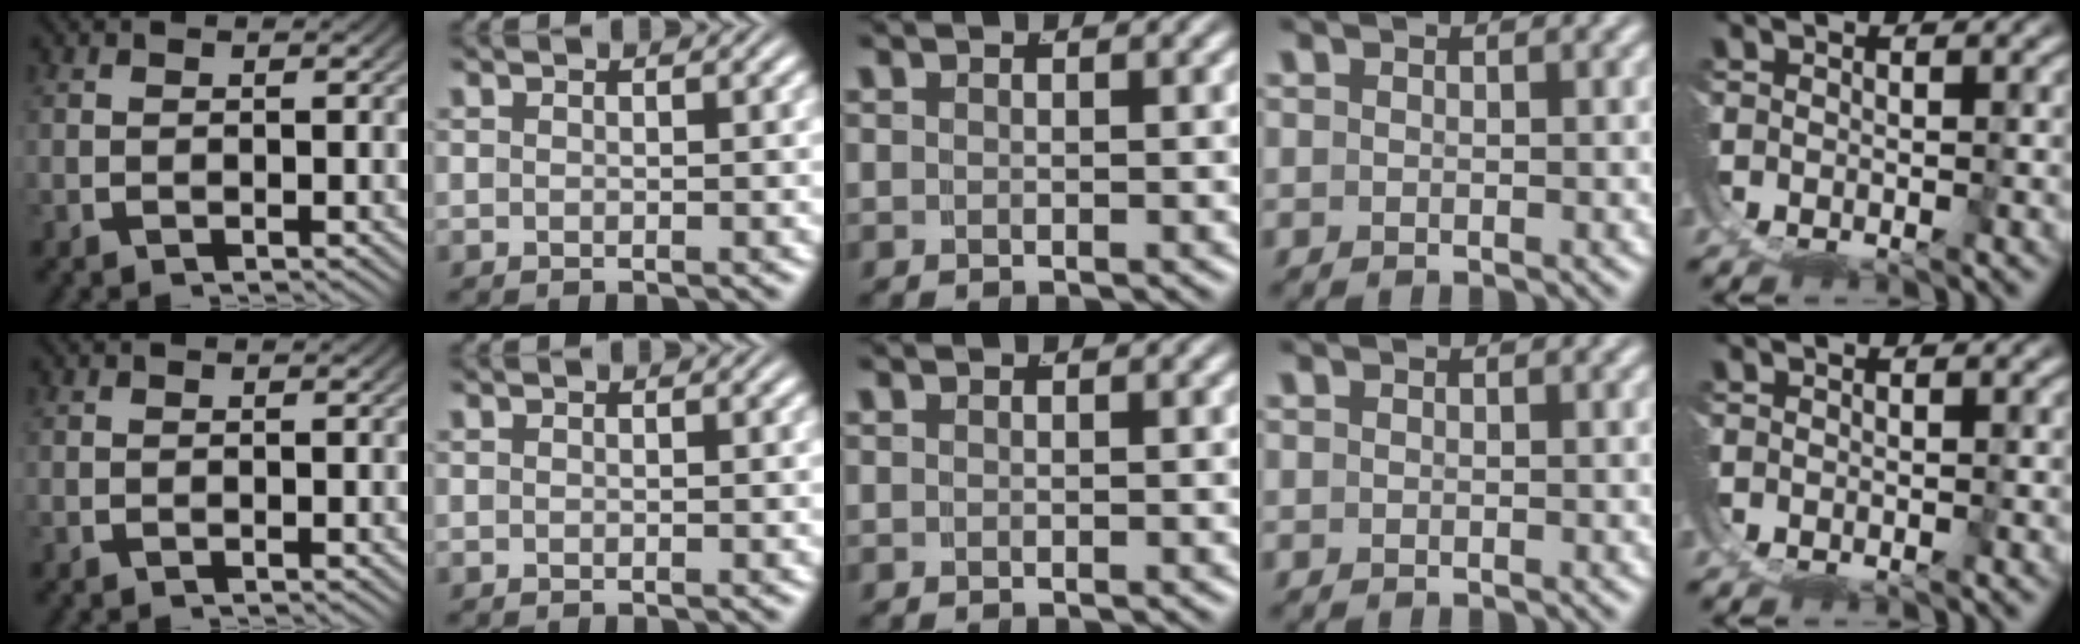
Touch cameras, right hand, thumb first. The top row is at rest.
{}